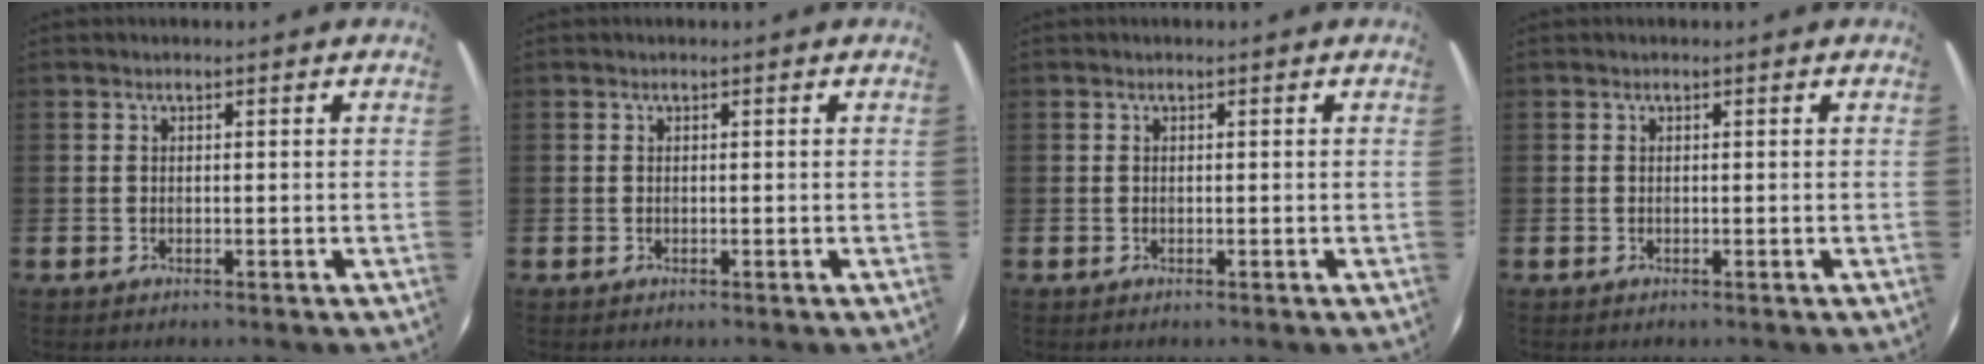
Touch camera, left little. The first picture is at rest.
{"total": 0.0}
{"total": 0.0}
{"total": 0.0}